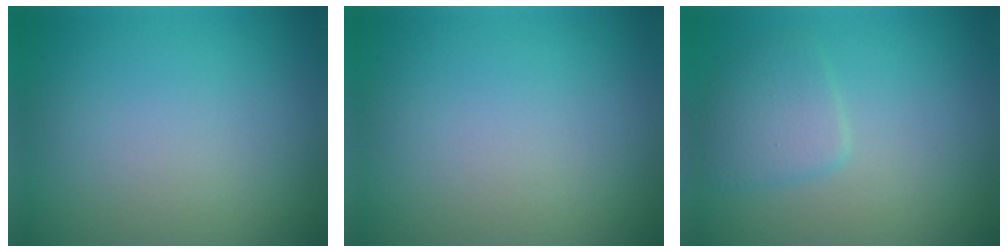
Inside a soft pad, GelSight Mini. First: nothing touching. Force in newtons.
{"total": 0.0}
{"total": 2.3, "press": 2.3, "slide": 0.1}